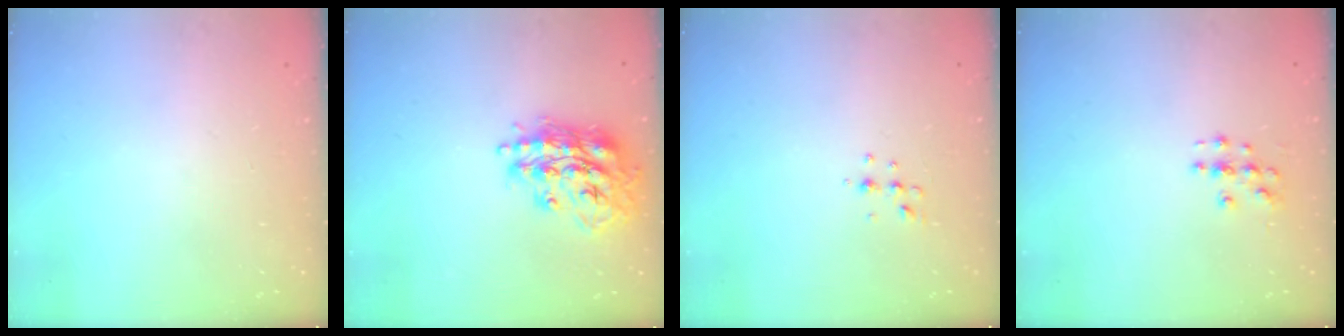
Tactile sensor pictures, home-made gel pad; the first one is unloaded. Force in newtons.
{"total": 17.1, "press": 17.0, "slide": 1.4}
{"total": 3.8, "press": 3.6, "slide": 1.4}
{"total": 3.3, "press": 3.3, "slide": 0.2}